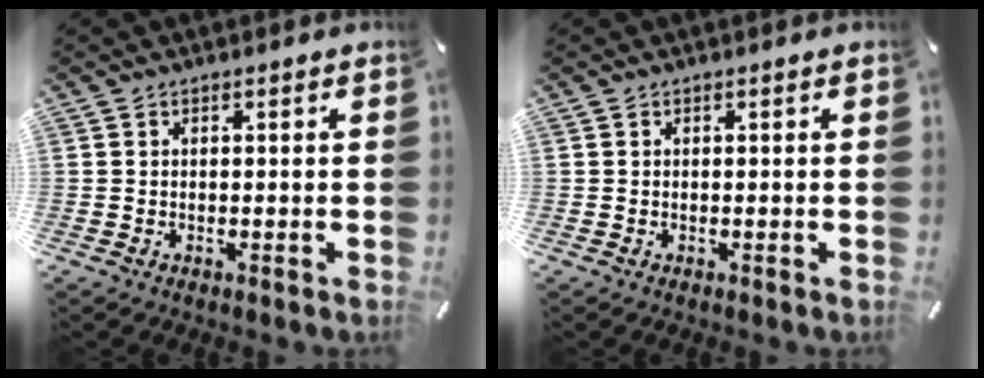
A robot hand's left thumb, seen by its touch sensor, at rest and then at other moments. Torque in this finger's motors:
{"motor_torque": [-0.01, 0.00, -0.07, 0.07, 0.00]}